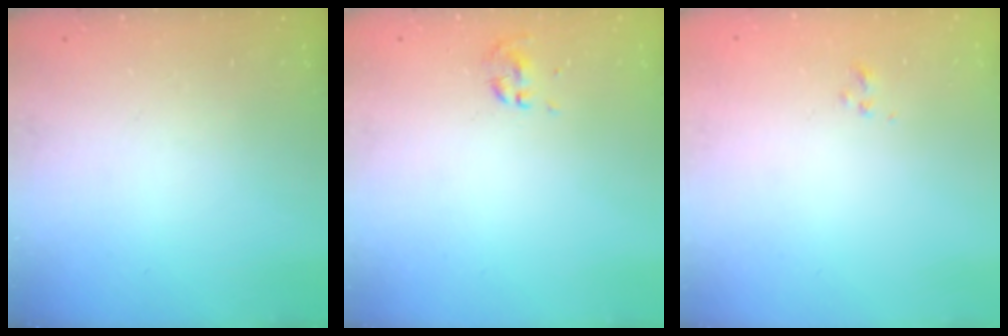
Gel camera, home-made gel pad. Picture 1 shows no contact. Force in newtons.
{"total": 0.0}
{"total": 1.4, "press": 1.3, "slide": 0.6}